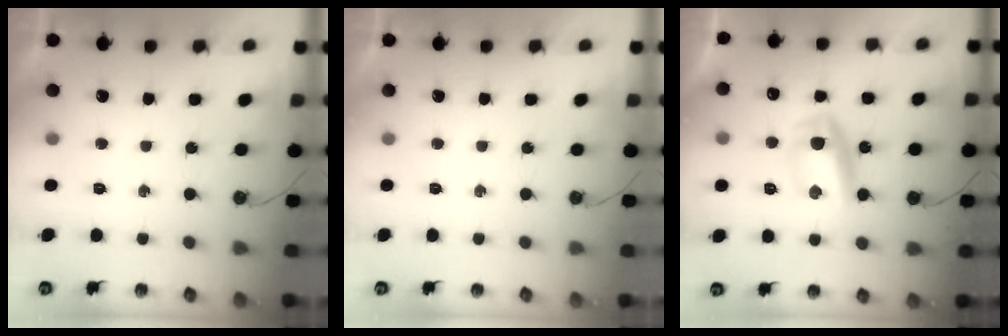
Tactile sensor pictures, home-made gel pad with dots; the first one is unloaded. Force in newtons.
{"total": 0.0}
{"total": 9.1, "press": 8.9, "slide": 1.5}